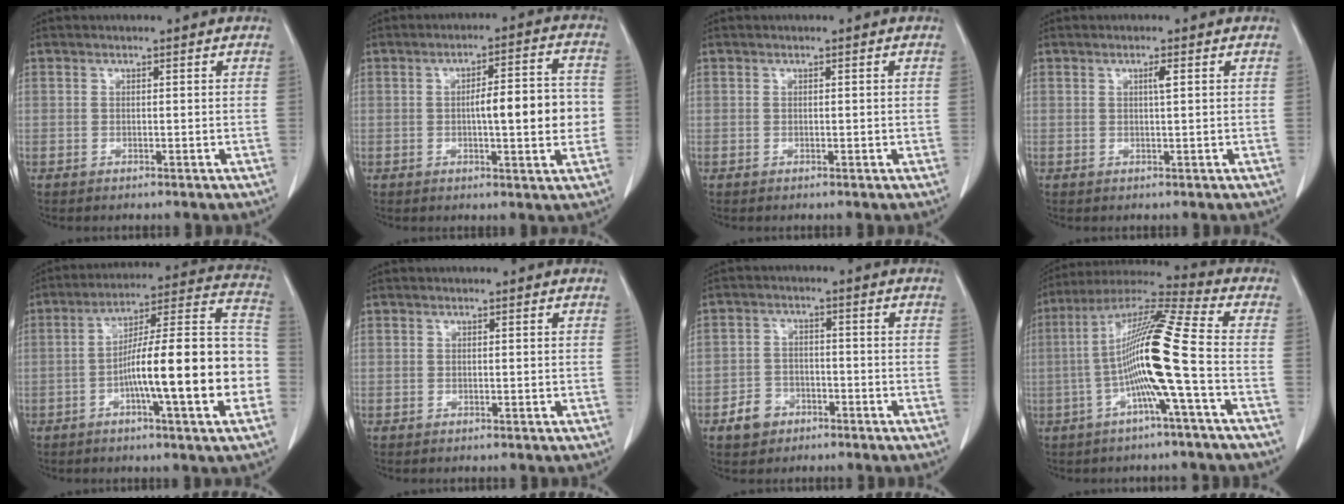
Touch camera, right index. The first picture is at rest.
{"total": 9.6, "force": [-0.7, 1.8, 9.5], "torque": [-0.132, 0.020, -0.008]}
{"total": 0.5, "force": [0.0, 0.3, 0.5], "torque": [-0.006, 0.001, 0.002]}
{"total": 1.2, "force": [0.4, -0.1, 1.2], "torque": [-0.021, 0.001, 0.006]}
{"total": 19.6, "force": [-4.8, 1.7, 18.9], "torque": [-0.247, 0.027, -0.070]}
{"total": 0.0}
{"total": 4.6, "force": [-2.7, 3.5, 1.2], "torque": [-0.020, 0.011, -0.041]}
{"total": 14.3, "force": [-2.6, -1.3, 14.0], "torque": [-0.259, 0.013, -0.062]}